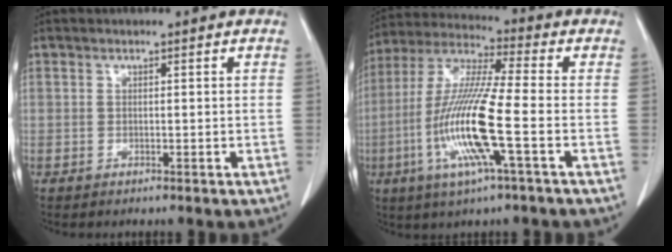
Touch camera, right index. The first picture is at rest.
{"total": 14.7, "force": [-3.9, 0.3, 14.1], "torque": [-0.298, -0.012, -0.084]}